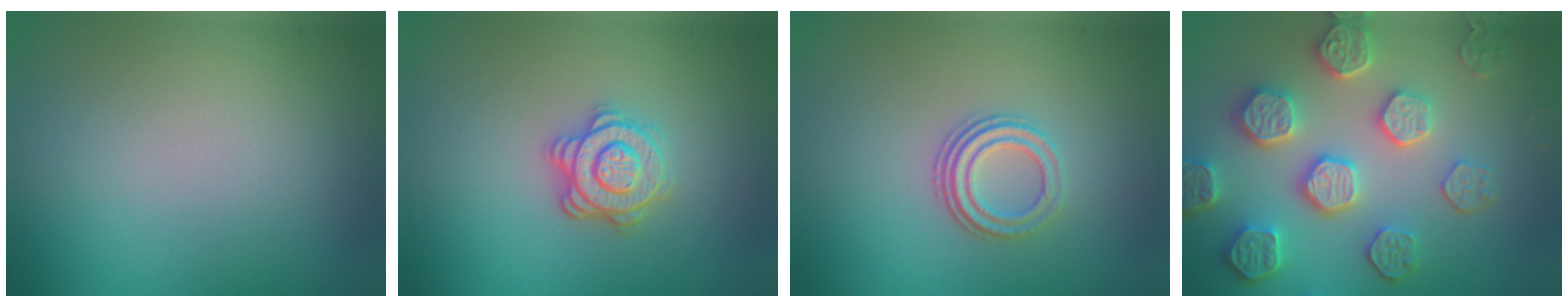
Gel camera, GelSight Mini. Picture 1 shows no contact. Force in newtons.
{"total": 3.7, "press": 3.0, "slide": 2.1}
{"total": 3.0, "press": 2.3, "slide": 1.9}
{"total": 6.9, "press": 5.6, "slide": 4.1}